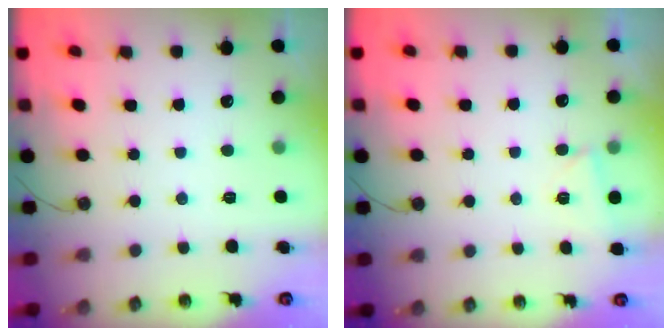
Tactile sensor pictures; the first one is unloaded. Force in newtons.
{"total": 2.7, "press": 2.4, "slide": 1.2}